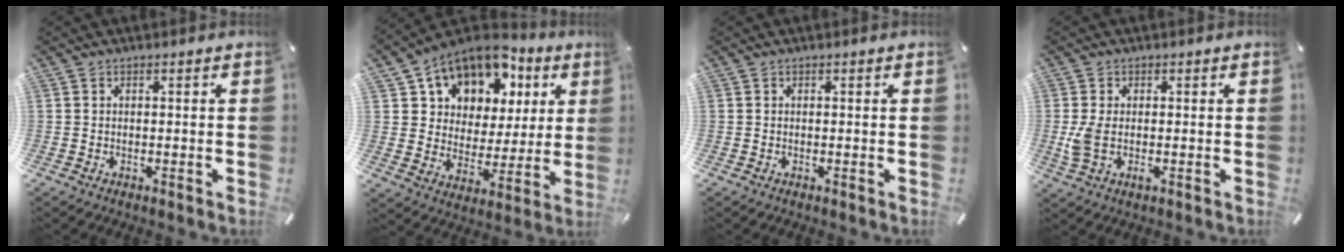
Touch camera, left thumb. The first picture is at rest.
{"total": 14.1, "force": [8.5, 10.3, 4.6], "torque": [-0.087, -0.058, 0.156]}
{"total": 0.0}
{"total": 4.8, "force": [-0.2, 2.7, 4.0], "torque": [-0.075, -0.010, -0.007]}